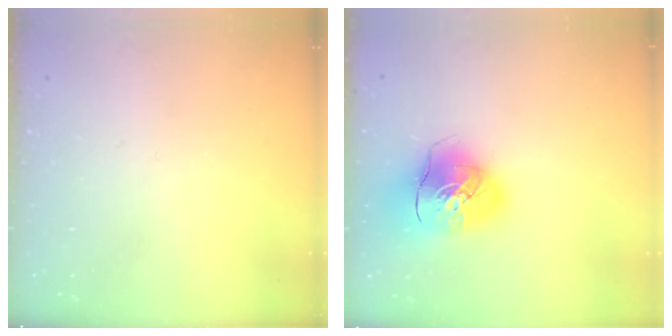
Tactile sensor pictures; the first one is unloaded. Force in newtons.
{"total": 14.8, "press": 14.5, "slide": 2.6}